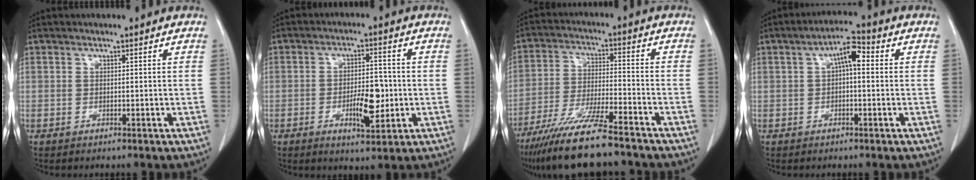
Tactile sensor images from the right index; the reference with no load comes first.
{"total": 6.9, "force": [-1.6, 2.4, 6.3], "torque": [-0.102, -0.001, -0.020]}
{"total": 13.7, "force": [-11.0, 0.7, 8.1], "torque": [-0.153, -0.033, -0.189]}
{"total": 5.0, "force": [0.9, 1.5, 4.7], "torque": [-0.081, 0.022, 0.011]}